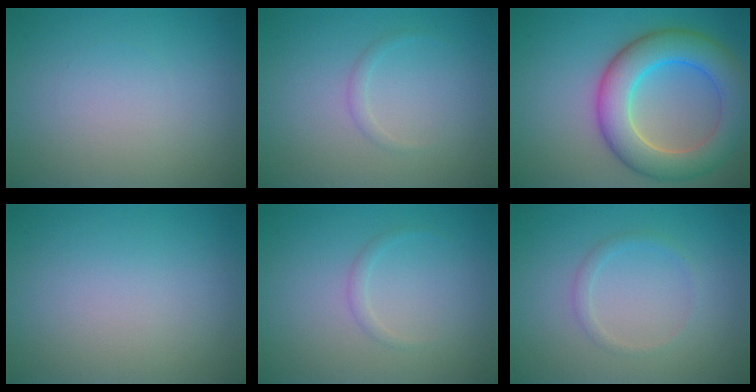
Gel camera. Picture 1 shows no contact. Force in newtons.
{"total": 0.8, "press": 0.8, "slide": 0.1}
{"total": 8.1, "press": 8.1, "slide": 0.7}
{"total": 0.0}
{"total": 0.8, "press": 0.8, "slide": 0.1}
{"total": 1.1, "press": 1.1, "slide": 0.0}